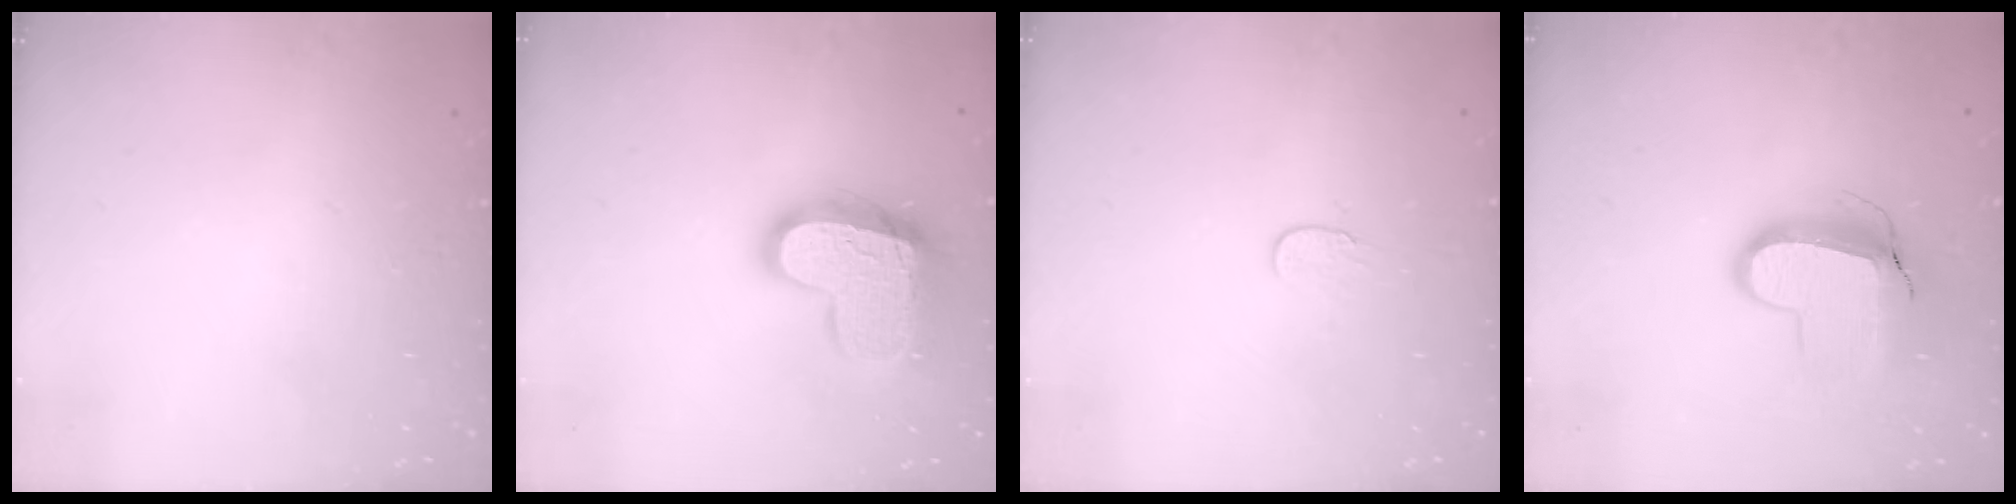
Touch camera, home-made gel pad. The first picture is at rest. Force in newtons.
{"total": 17.1, "press": 17.0, "slide": 1.1}
{"total": 4.0, "press": 3.9, "slide": 0.5}
{"total": 12.8, "press": 12.8, "slide": 1.0}